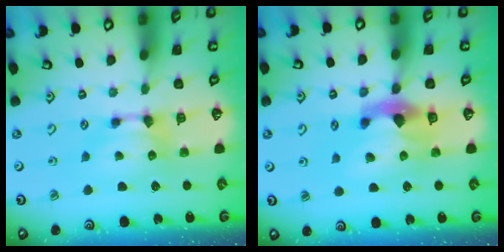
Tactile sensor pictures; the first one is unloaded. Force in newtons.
{"total": 5.8, "press": 5.6, "slide": 1.5}